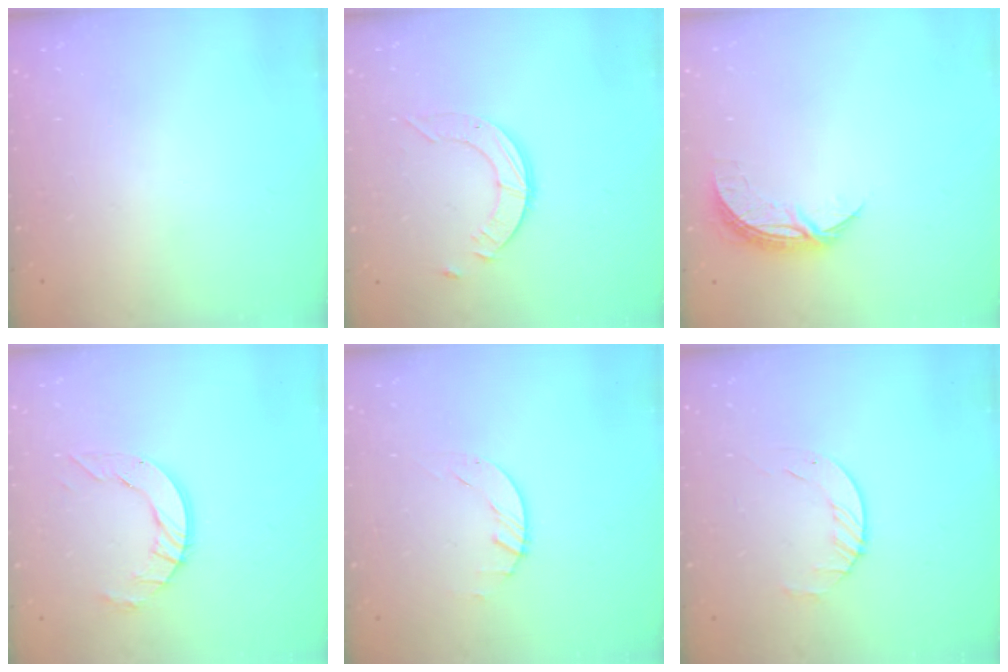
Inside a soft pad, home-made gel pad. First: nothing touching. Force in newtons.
{"total": 3.6, "press": 3.5, "slide": 0.3}
{"total": 6.8, "press": 6.8, "slide": 0.5}
{"total": 8.1, "press": 8.0, "slide": 0.3}
{"total": 1.5, "press": 1.4, "slide": 0.1}
{"total": 3.4, "press": 3.4, "slide": 0.4}